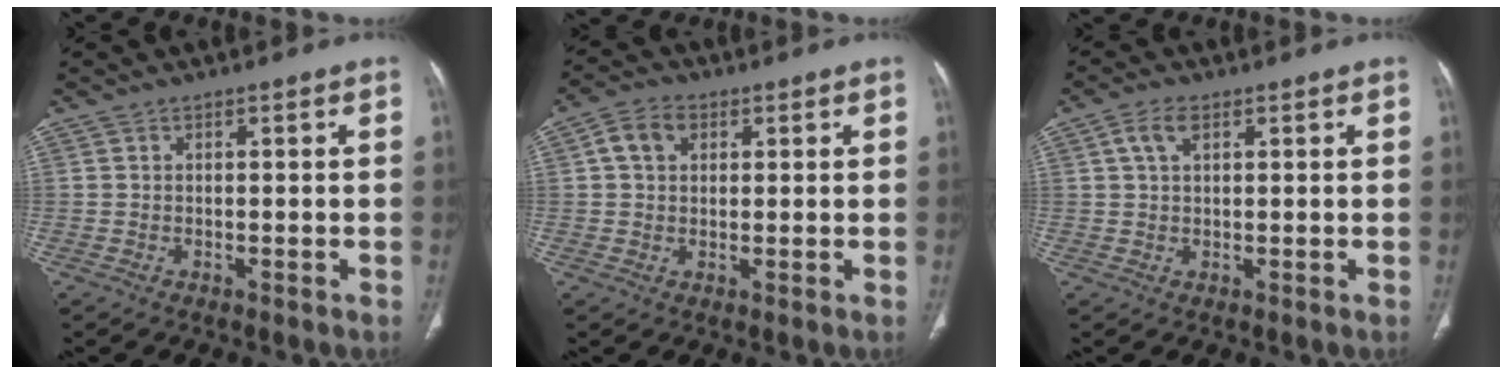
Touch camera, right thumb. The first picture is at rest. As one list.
[{"total": 5.4, "force": [1.6, 4.0, 3.2], "torque": [-0.049, 0.008, 0.027]}, {"total": 3.6, "force": [1.5, 2.0, 2.7], "torque": [-0.054, 0.008, 0.032]}]